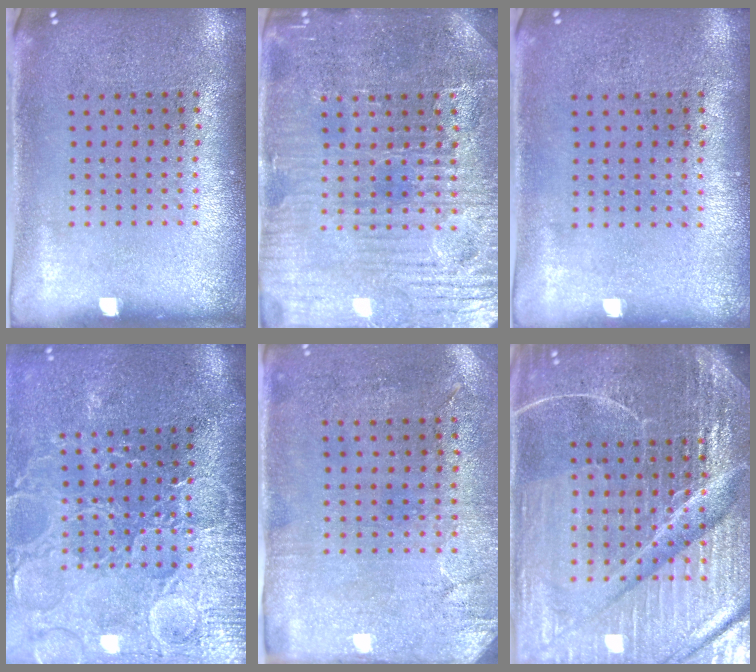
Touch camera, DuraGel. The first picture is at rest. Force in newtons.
{"total": 4.6, "press": 4.4, "slide": 1.2}
{"total": 0.0}
{"total": 4.1, "press": 3.7, "slide": 1.7}
{"total": 2.9, "press": 2.3, "slide": 1.7}
{"total": 6.8, "press": 6.0, "slide": 3.1}